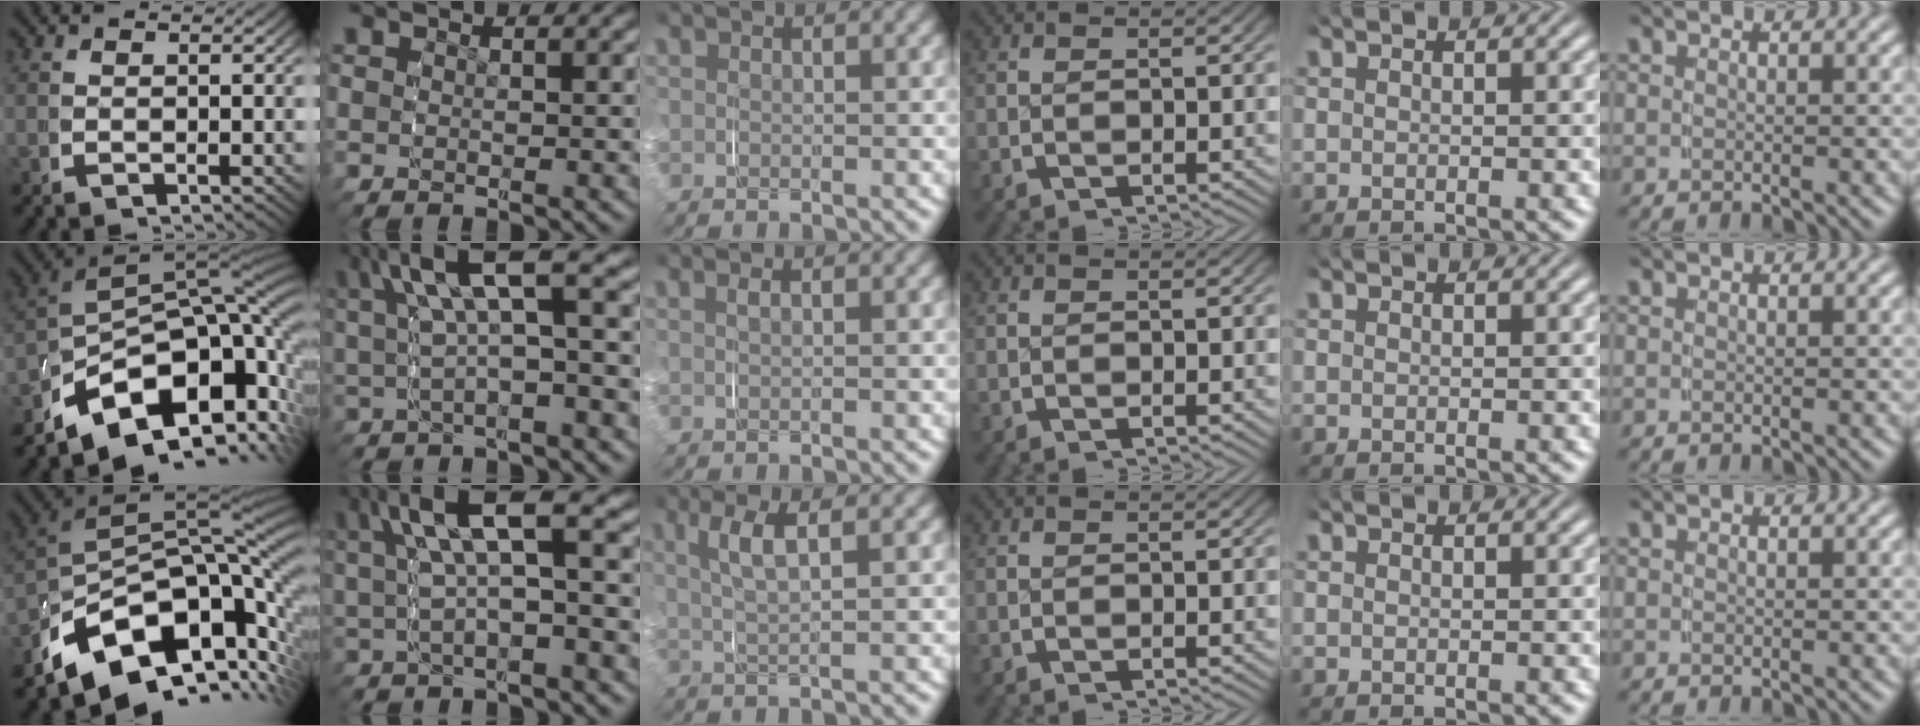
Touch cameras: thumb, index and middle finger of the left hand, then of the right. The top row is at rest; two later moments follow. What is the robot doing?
{"motion": "grasp_and_lifting", "object": "map"}